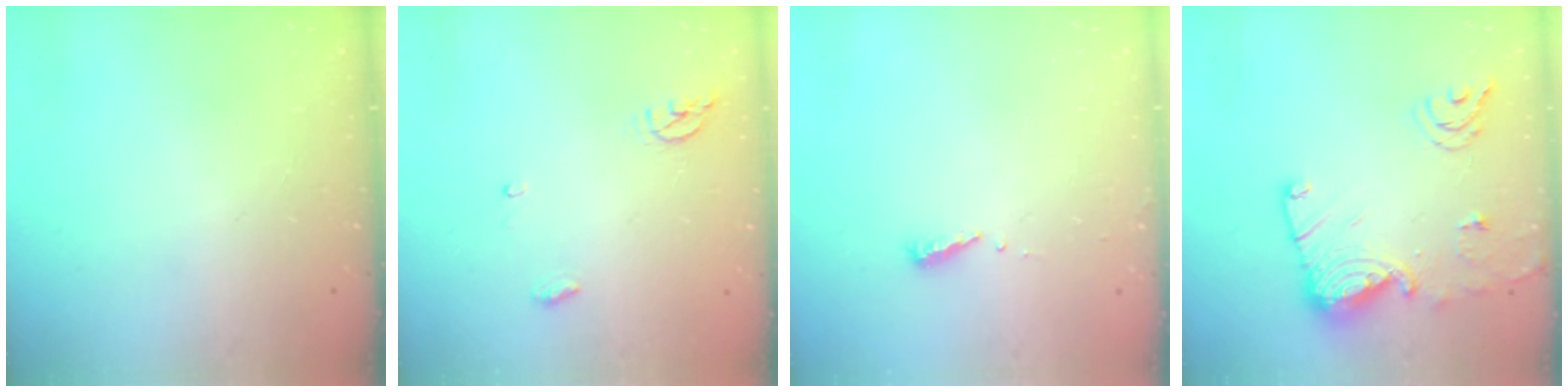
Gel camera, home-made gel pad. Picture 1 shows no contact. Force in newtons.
{"total": 4.5, "press": 4.3, "slide": 1.2}
{"total": 5.3, "press": 5.3, "slide": 0.5}
{"total": 15.1, "press": 15.0, "slide": 1.5}